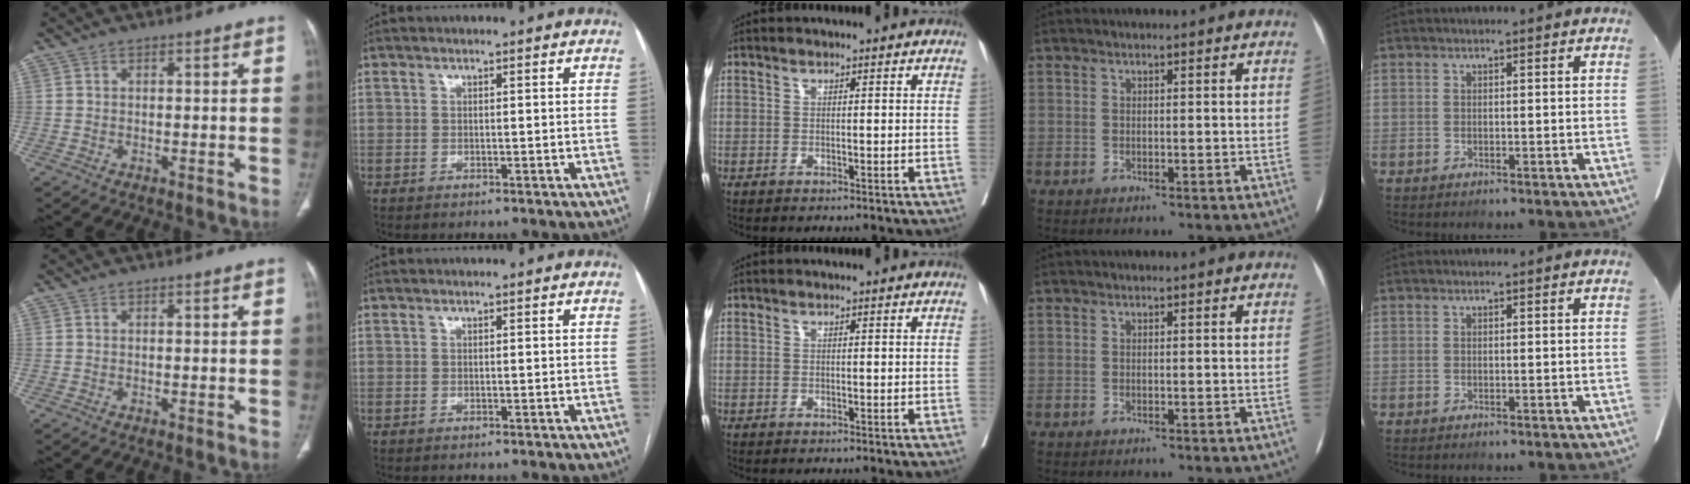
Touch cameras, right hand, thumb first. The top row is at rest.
{}